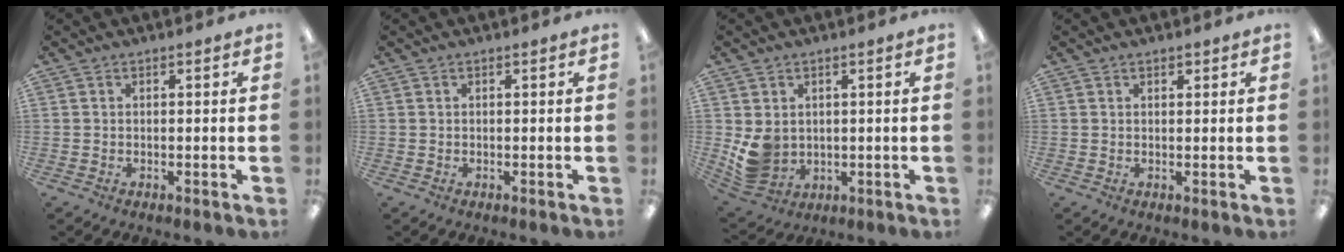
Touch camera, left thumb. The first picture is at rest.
{"total": 0.0}
{"total": 6.7, "force": [1.5, 5.7, 3.2], "torque": [-0.078, -0.002, 0.032]}
{"total": 0.7, "force": [0.6, 0.3, 0.2], "torque": [0.003, -0.003, 0.009]}